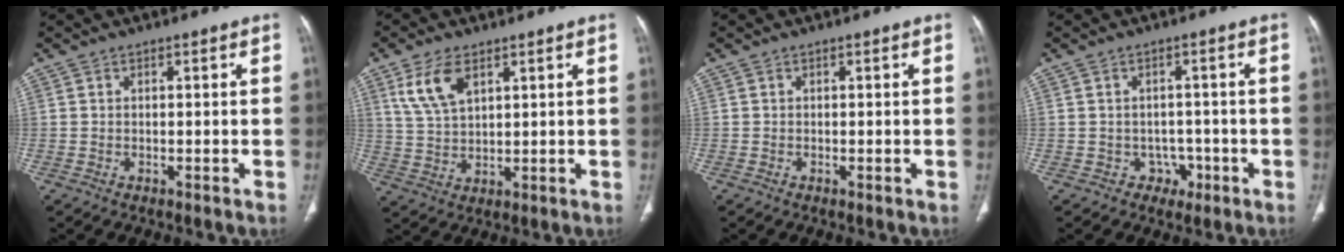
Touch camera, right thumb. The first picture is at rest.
{"total": 7.7, "force": [3.9, 3.8, 5.4], "torque": [-0.103, -0.011, 0.086]}
{"total": 0.0}
{"total": 3.1, "force": [-1.3, 2.7, 0.7], "torque": [0.010, 0.012, -0.017]}